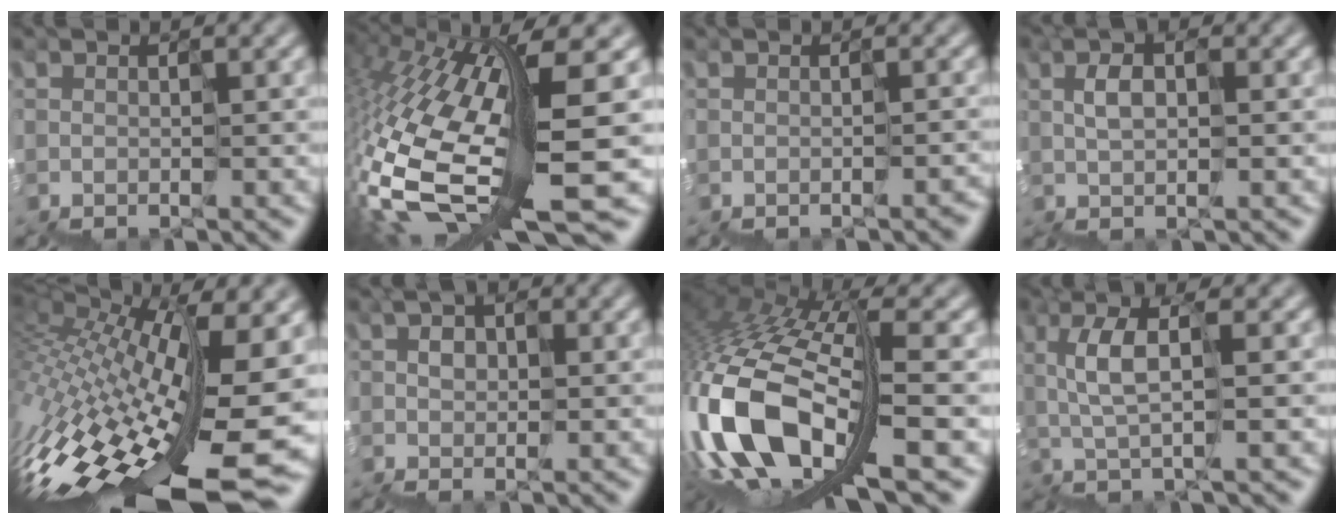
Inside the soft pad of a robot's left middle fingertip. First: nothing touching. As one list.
[{"total": 12.5, "force": [-2.2, 2.6, 12.0], "torque": [-0.281, -0.002, -0.028]}, {"total": 2.3, "force": [-1.6, 0.7, 1.5], "torque": [-0.001, -0.009, -0.010]}, {"total": 0.6, "force": [0.5, 0.1, 0.3], "torque": [-0.013, 0.015, 0.005]}, {"total": 13.2, "force": [-3.6, 4.2, 12.0], "torque": [-0.239, 0.005, -0.065]}, {"total": 1.2, "force": [0.2, 1.2, 0.1], "torque": [0.006, 0.014, 0.001]}, {"total": 12.0, "force": [-4.0, 5.0, 10.2], "torque": [-0.250, 0.002, -0.069]}, {"total": 1.9, "force": [0.4, 0.6, 1.8], "torque": [-0.057, 0.009, -0.002]}]